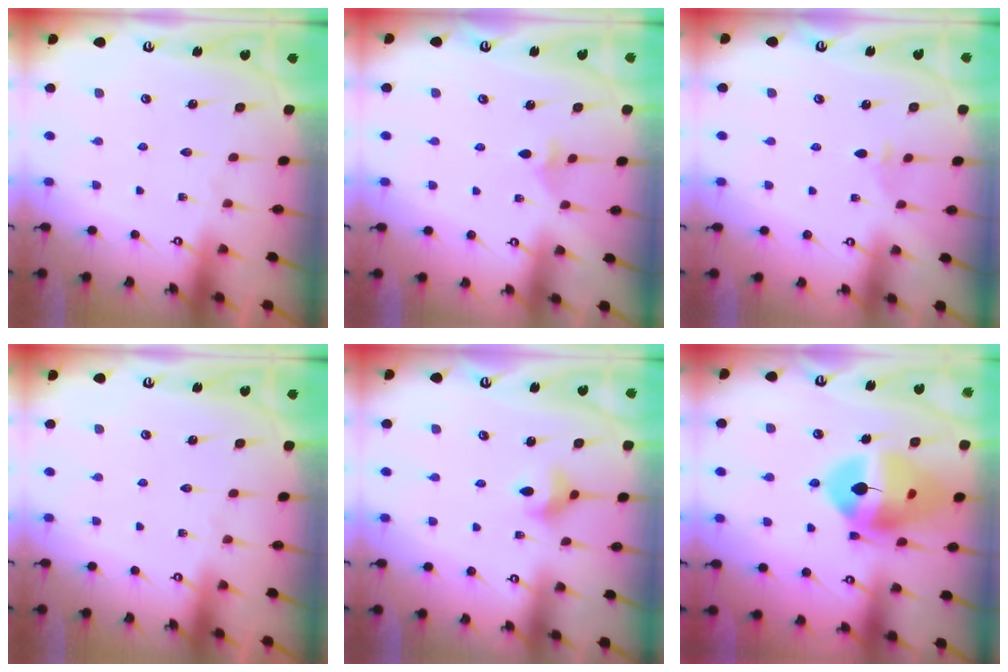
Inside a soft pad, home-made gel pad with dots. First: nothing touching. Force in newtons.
{"total": 2.6, "press": 2.6, "slide": 0.6}
{"total": 2.2, "press": 2.1, "slide": 0.6}
{"total": 0.0}
{"total": 5.6, "press": 5.4, "slide": 1.3}
{"total": 17.9, "press": 17.8, "slide": 1.9}